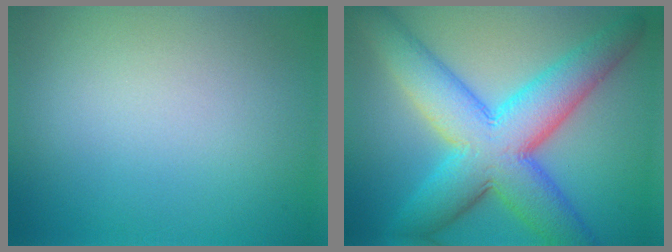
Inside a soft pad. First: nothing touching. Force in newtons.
{"total": 10.6, "press": 10.6, "slide": 0.2}